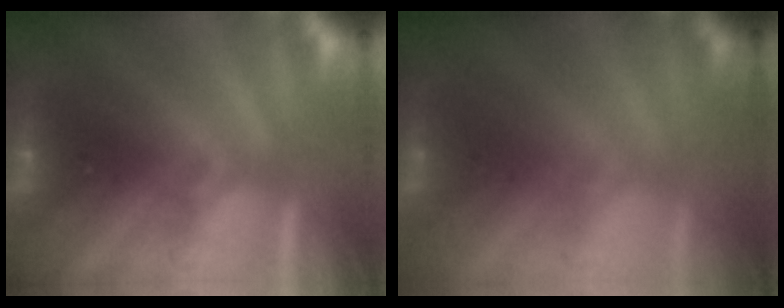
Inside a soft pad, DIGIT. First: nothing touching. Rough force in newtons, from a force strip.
{"total": 1.8}